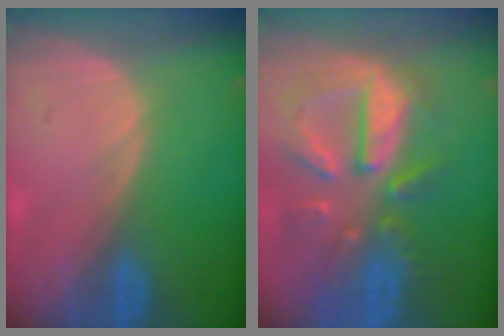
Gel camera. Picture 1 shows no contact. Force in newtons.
{"total": 10.8, "press": 9.5, "slide": 5.2}